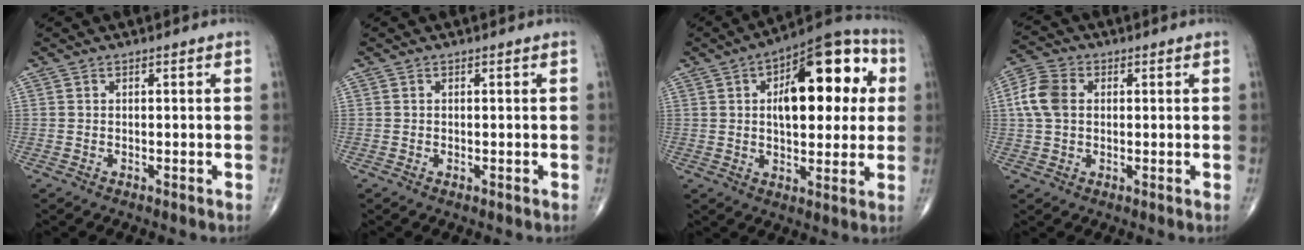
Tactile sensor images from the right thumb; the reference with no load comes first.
{"total": 0.0}
{"total": 20.4, "force": [4.3, 9.7, 17.4], "torque": [-0.206, 0.018, 0.055]}
{"total": 7.1, "force": [0.9, 5.1, 4.9], "torque": [-0.106, 0.015, 0.013]}